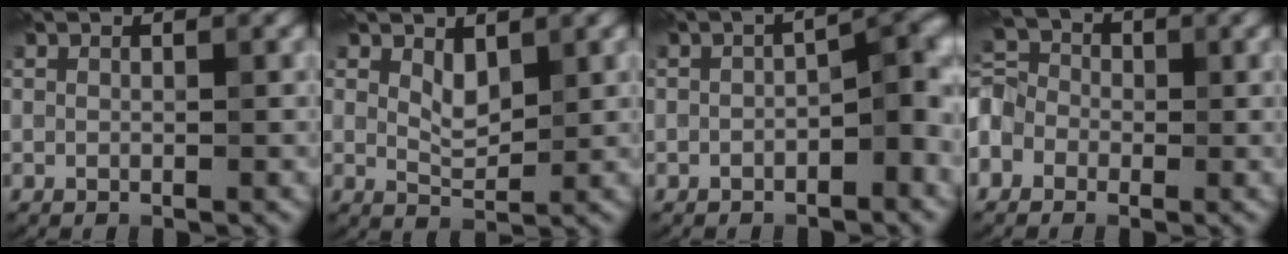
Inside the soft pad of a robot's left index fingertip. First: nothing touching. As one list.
[{"total": 2.1, "force": [1.0, 1.1, 1.4], "torque": [-0.027, -0.006, 0.023]}, {"total": 4.7, "force": [-1.4, 2.1, 4.0], "torque": [-0.040, 0.015, -0.025]}, {"total": 5.8, "force": [-2.3, 4.6, 2.6], "torque": [-0.062, 0.005, -0.053]}]